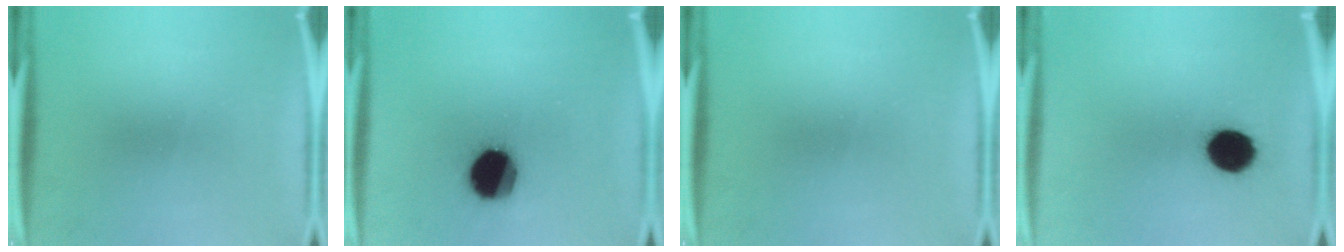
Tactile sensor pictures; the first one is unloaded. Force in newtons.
{"total": 16.6}
{"total": 0.0}
{"total": 9.9}